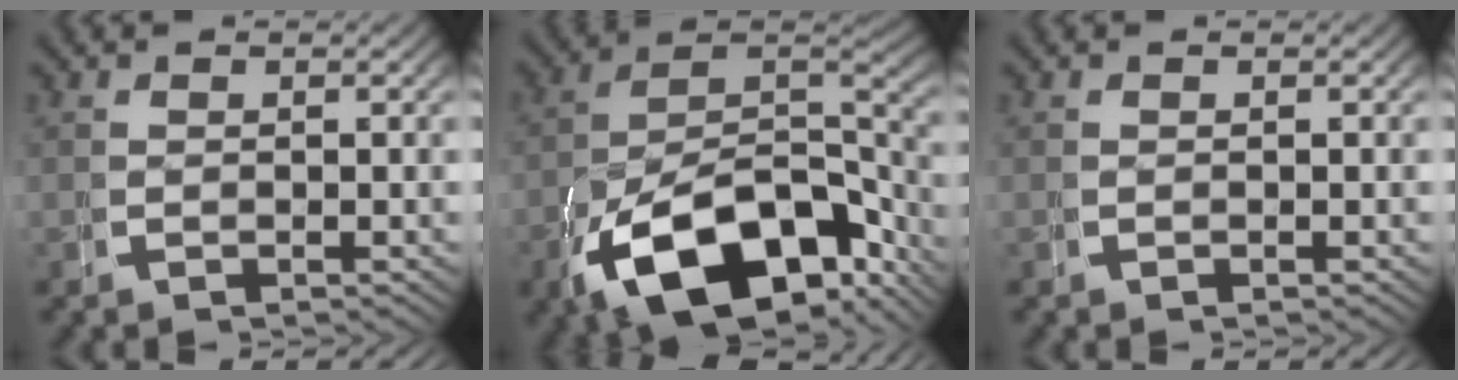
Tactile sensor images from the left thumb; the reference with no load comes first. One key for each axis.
{"total": 16.3, "fx": -5.6, "fy": 9.9, "fz": 11.7, "tx": -0.221, "ty": -0.060, "tz": -0.062}
{"total": 0.0}